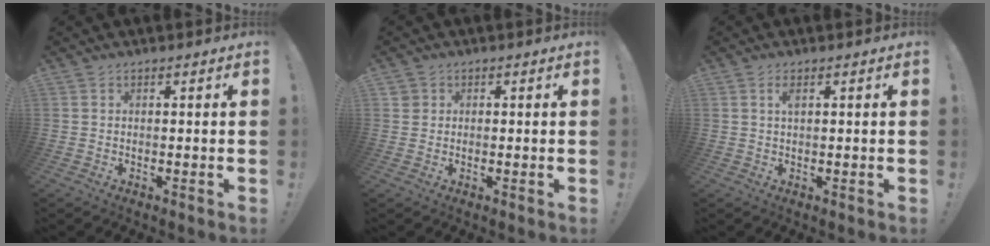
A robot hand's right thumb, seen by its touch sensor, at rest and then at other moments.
{"total": 1.8, "force": [0.6, 1.7, 0.3], "torque": [0.002, 0.002, 0.009]}
{"total": 2.0, "force": [0.7, 0.6, 1.8], "torque": [-0.038, 0.003, 0.012]}